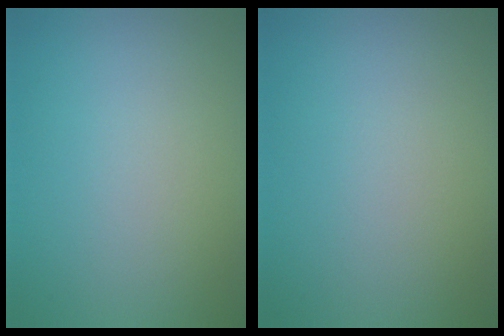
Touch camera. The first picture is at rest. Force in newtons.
{"total": 0.0}